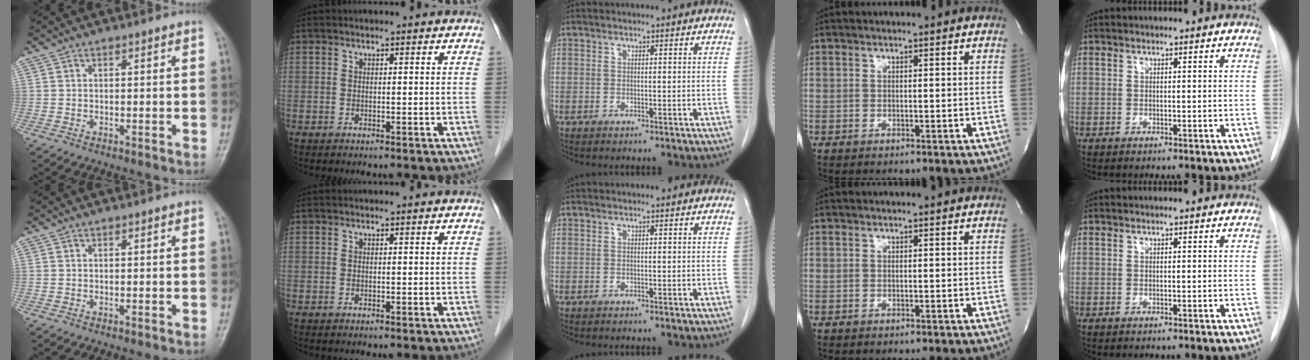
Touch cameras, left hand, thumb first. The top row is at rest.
{}